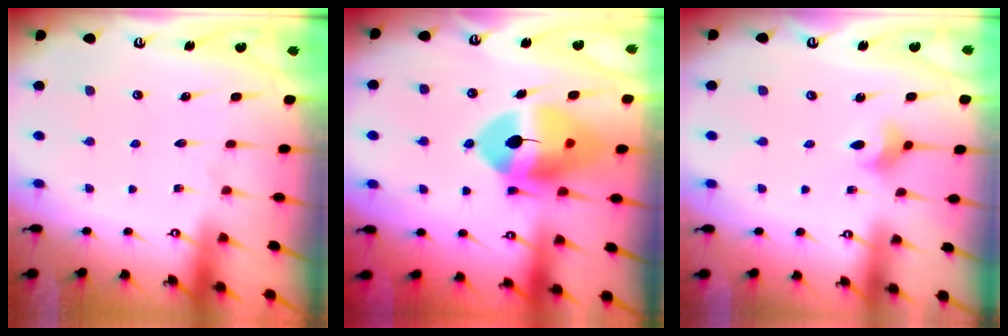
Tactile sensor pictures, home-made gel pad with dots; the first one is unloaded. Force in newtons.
{"total": 15.4, "press": 15.2, "slide": 2.4}
{"total": 2.9, "press": 2.8, "slide": 0.6}